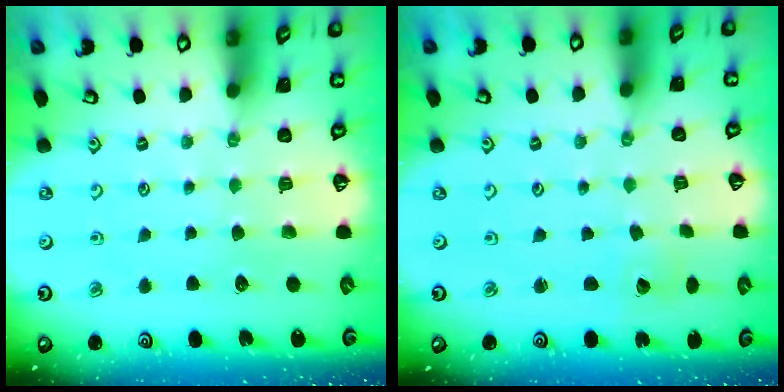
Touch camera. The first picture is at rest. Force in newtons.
{"total": 2.0, "press": 2.0, "slide": 0.2}